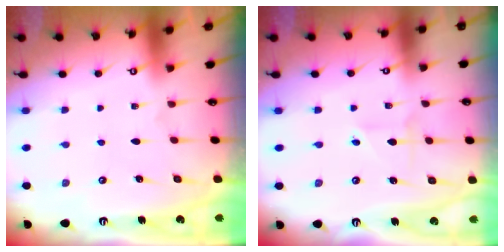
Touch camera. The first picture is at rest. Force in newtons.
{"total": 1.8, "press": 1.7, "slide": 0.2}